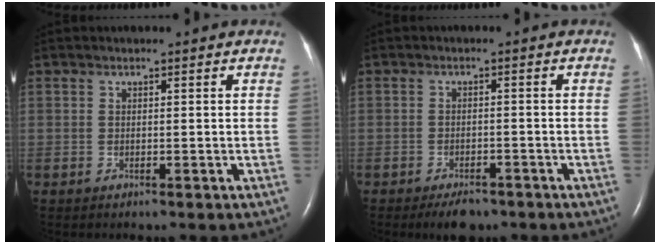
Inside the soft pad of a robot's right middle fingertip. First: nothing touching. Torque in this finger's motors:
{"motor_torque": [0.20, -0.16, 0.02, 0.02]}